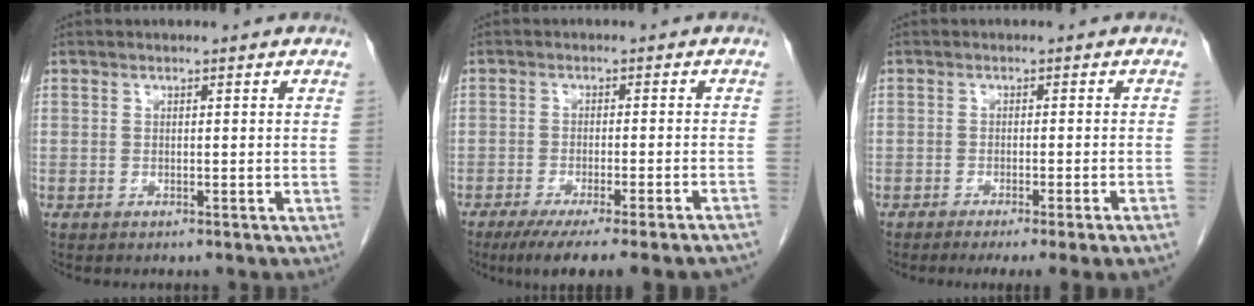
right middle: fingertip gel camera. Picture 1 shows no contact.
{"total": 16.5, "force": [-14.3, 0.2, 8.3], "torque": [-0.073, -0.028, -0.187]}
{"total": 8.1, "force": [-6.1, -1.2, 5.1], "torque": [-0.049, -0.014, -0.085]}